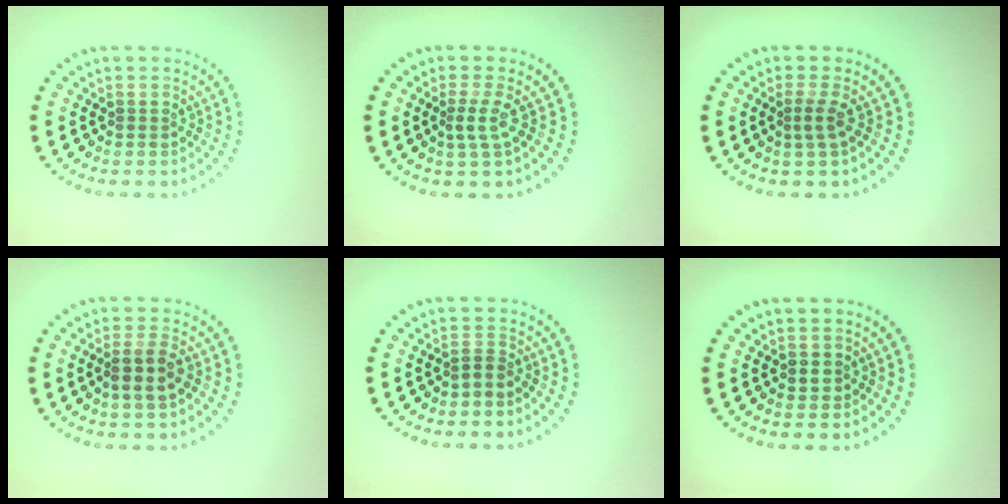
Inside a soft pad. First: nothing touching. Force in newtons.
{"total": 1.7, "press": 1.3, "slide": 1.2}
{"total": 1.4, "press": 1.1, "slide": 0.9}
{"total": 2.6, "press": 2.4, "slide": 0.9}
{"total": 1.3, "press": 0.9, "slide": 0.9}
{"total": 1.0, "press": 0.9, "slide": 0.5}